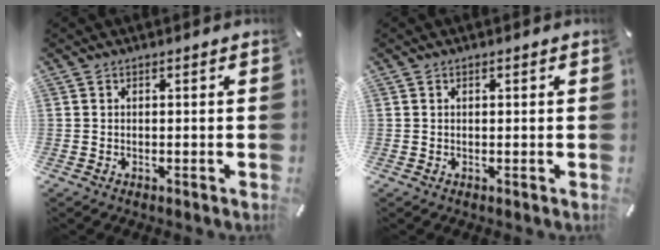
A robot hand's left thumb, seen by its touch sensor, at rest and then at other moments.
{"total": 0.6, "force": [0.3, 0.3, 0.4], "torque": [-0.008, 0.002, 0.004]}